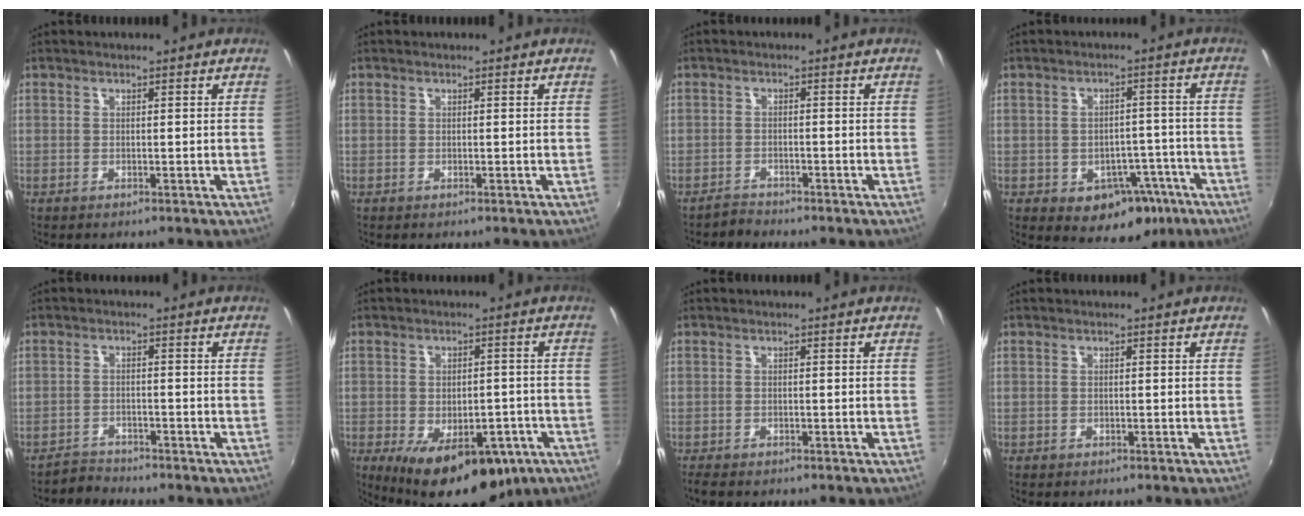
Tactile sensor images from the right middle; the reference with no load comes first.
{"total": 0.0}
{"total": 2.0, "force": [-1.9, 0.6, -0.2], "torque": [-0.003, 0.002, -0.037]}
{"total": 10.7, "force": [-5.1, 7.8, 5.2], "torque": [-0.080, 0.023, -0.041]}
{"total": 3.0, "force": [-2.8, 0.8, -0.3], "torque": [-0.004, 0.003, -0.055]}
{"total": 16.4, "force": [-8.6, 8.6, 11.0], "torque": [-0.185, -0.028, -0.107]}
{"total": 2.7, "force": [-2.4, 0.8, 1.2], "torque": [-0.024, -0.019, -0.039]}
{"total": 0.5, "force": [-0.4, 0.4, 0.1], "torque": [-0.003, -0.002, -0.007]}